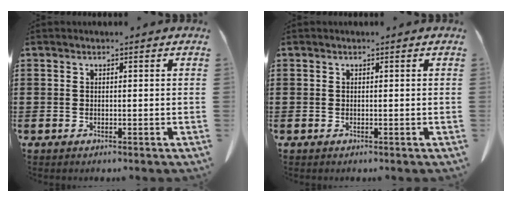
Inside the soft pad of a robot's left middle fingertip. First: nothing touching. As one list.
[{"total": 0.0}]